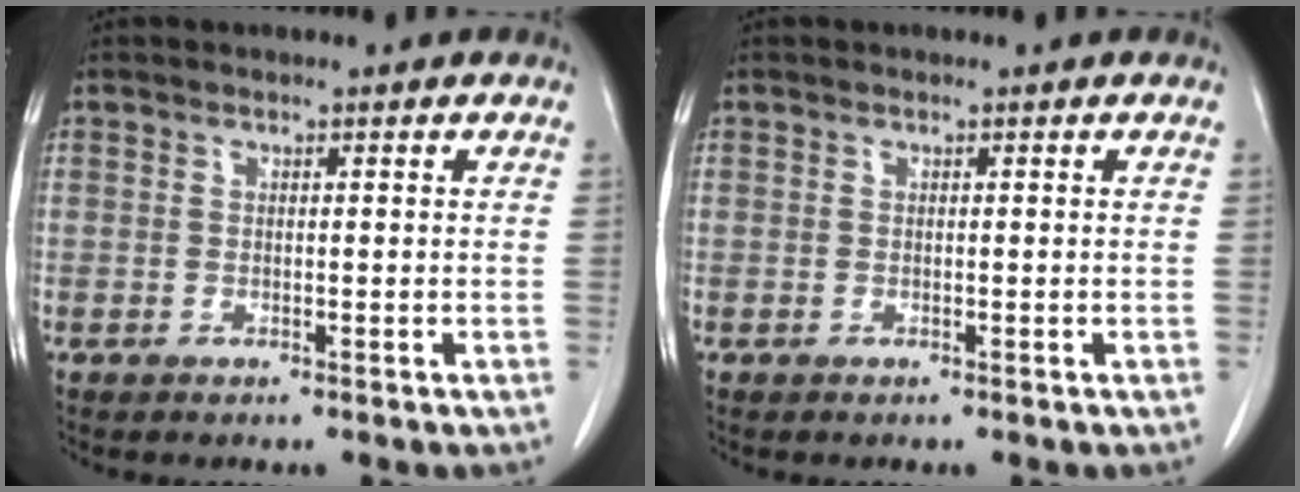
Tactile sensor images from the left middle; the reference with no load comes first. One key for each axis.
{"total": 0.0}